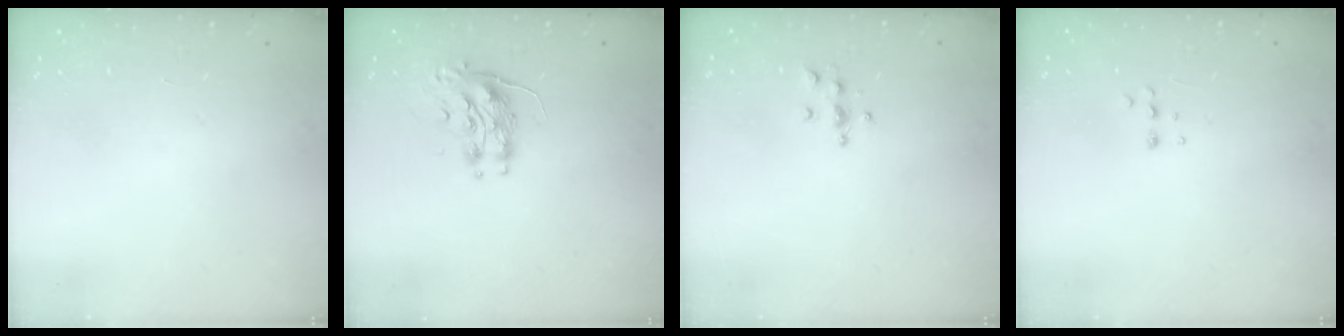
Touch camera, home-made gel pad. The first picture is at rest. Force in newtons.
{"total": 8.1, "press": 8.1, "slide": 0.1}
{"total": 4.6, "press": 4.5, "slide": 0.5}
{"total": 4.5, "press": 4.4, "slide": 0.8}